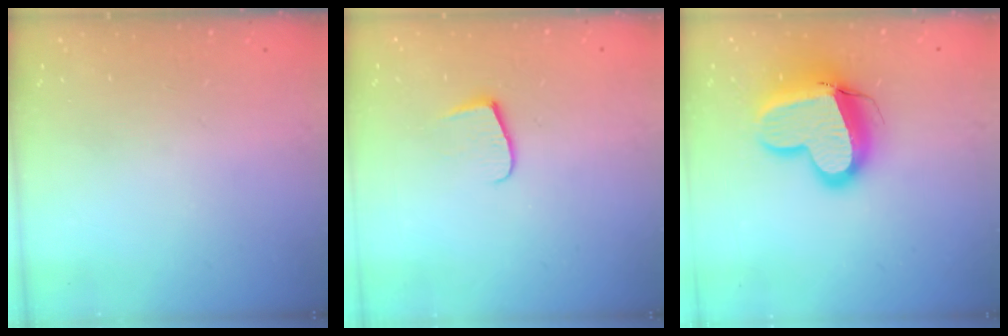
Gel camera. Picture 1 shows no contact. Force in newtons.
{"total": 7.7, "press": 7.7, "slide": 0.6}
{"total": 16.2, "press": 16.0, "slide": 2.1}